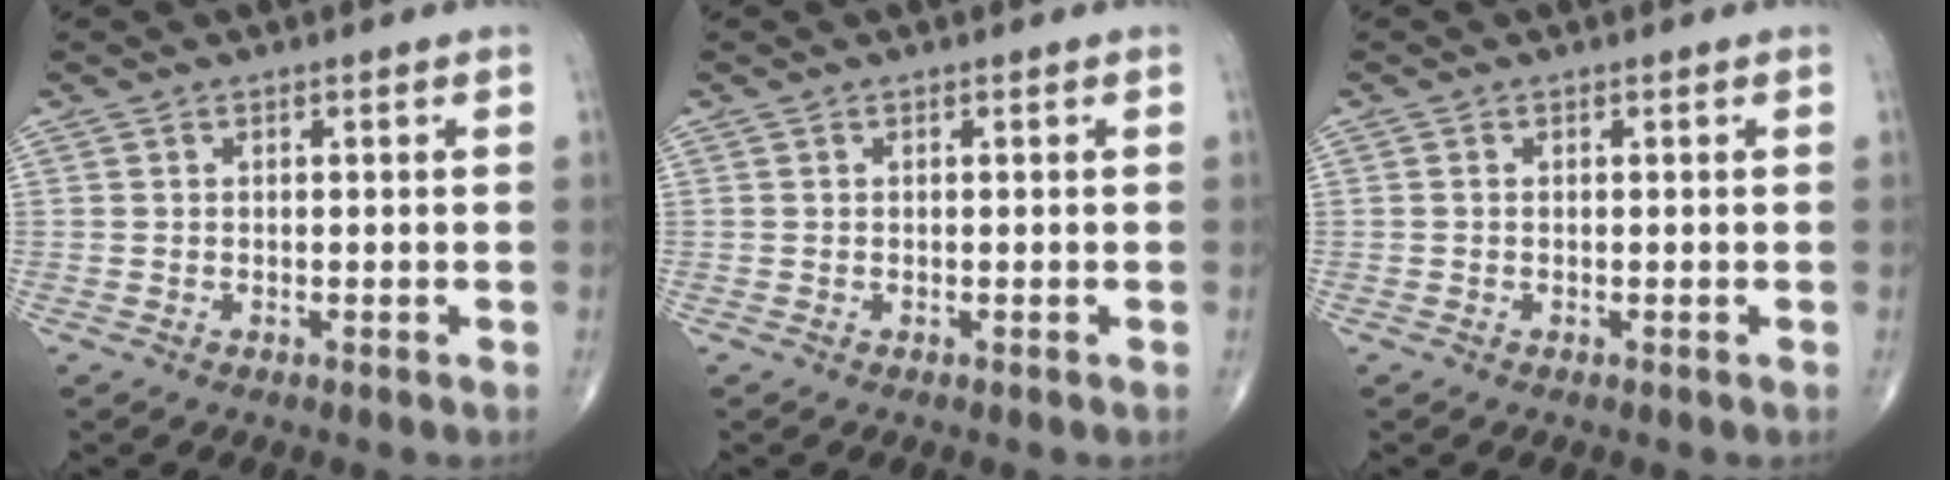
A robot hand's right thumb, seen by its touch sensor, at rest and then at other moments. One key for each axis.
{"total": 0.0}
{"total": 0.0}